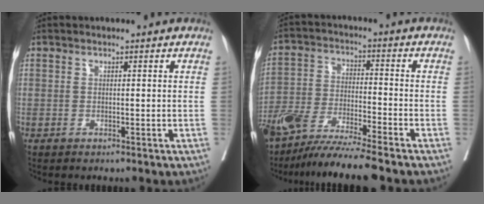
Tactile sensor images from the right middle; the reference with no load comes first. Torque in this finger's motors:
{"motor_torque": [0.22, -0.89, 0.43, 0.13]}